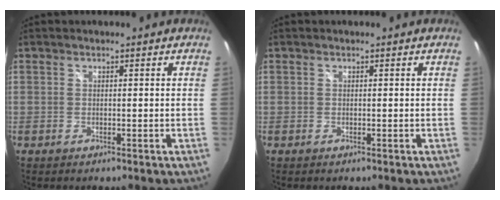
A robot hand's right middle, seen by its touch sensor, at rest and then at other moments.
{"total": 0.0}